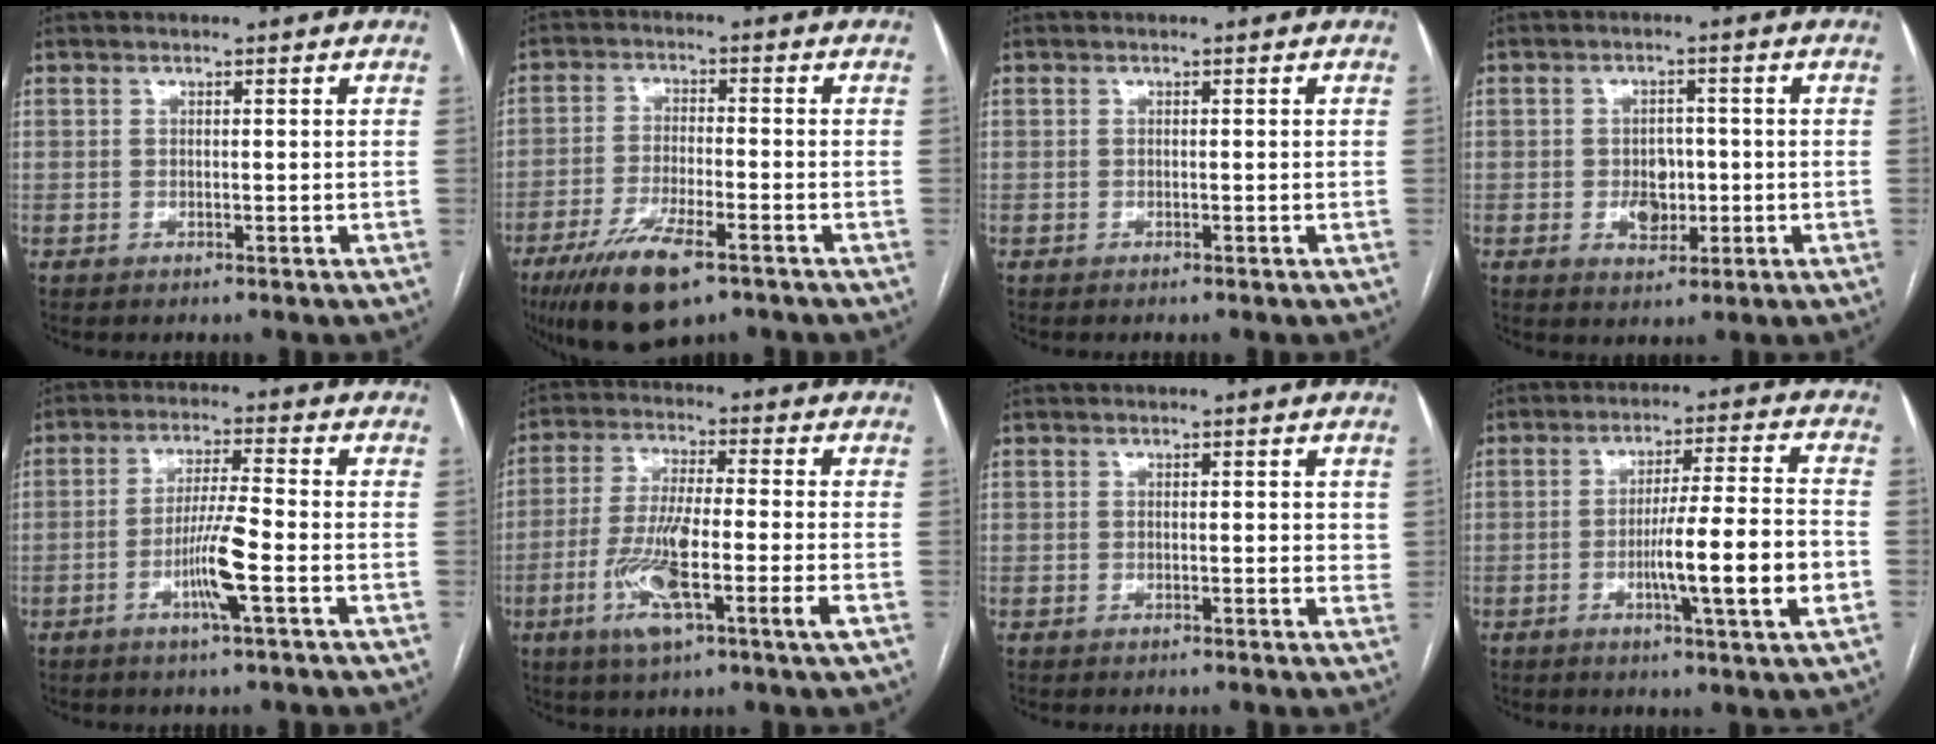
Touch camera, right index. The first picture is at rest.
{"total": 10.9, "force": [-6.8, 2.6, 8.1], "torque": [-0.152, -0.021, -0.115]}
{"total": 0.0}
{"total": 4.5, "force": [-0.7, 3.2, 3.1], "torque": [-0.047, 0.005, -0.002]}
{"total": 7.0, "force": [-2.4, -0.4, 6.6], "torque": [-0.130, -0.006, -0.047]}
{"total": 12.1, "force": [-4.0, 0.6, 11.4], "torque": [-0.225, -0.012, -0.075]}
{"total": 1.8, "force": [0.5, 0.8, 1.5], "torque": [-0.016, -0.002, 0.002]}
{"total": 11.9, "force": [-3.0, -0.2, 11.5], "torque": [-0.186, -0.004, -0.051]}